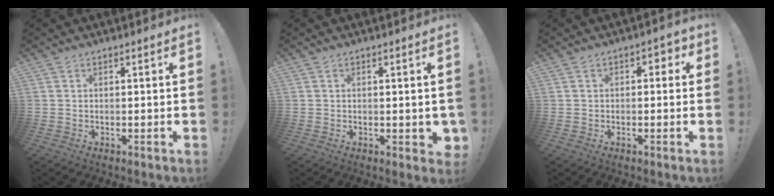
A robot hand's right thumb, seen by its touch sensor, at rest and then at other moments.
{"total": 1.8, "force": [0.4, 1.2, 1.3], "torque": [-0.006, -0.001, 0.006]}
{"total": 2.4, "force": [-0.5, 1.7, 1.6], "torque": [-0.004, 0.001, -0.016]}